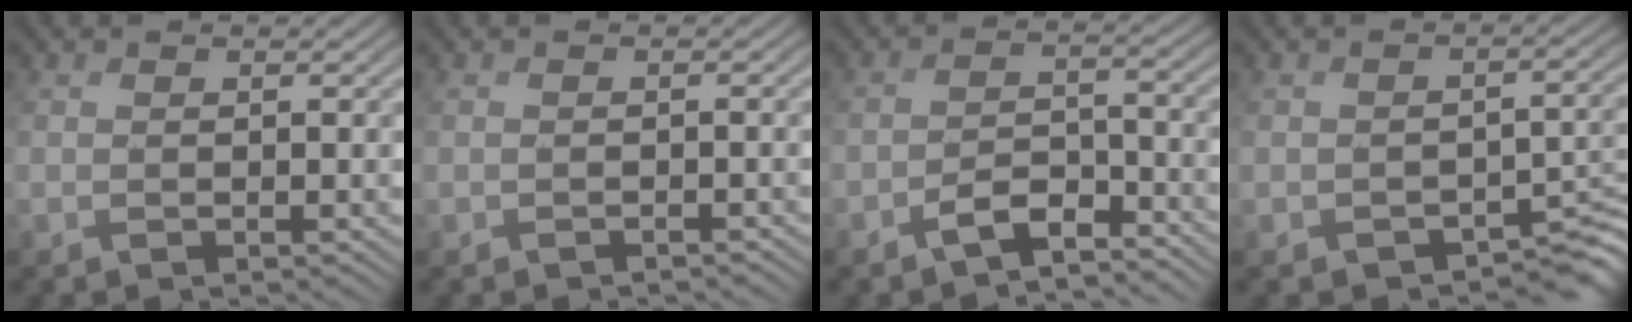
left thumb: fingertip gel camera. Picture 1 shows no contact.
{"total": 0.9, "force": [-0.9, -0.1, 0.0], "torque": [0.009, -0.001, -0.015]}
{"total": 4.2, "force": [-3.6, 1.0, 1.9], "torque": [-0.025, 0.007, -0.066]}
{"total": 5.8, "force": [-4.1, 3.2, 2.6], "torque": [-0.023, -0.015, -0.052]}